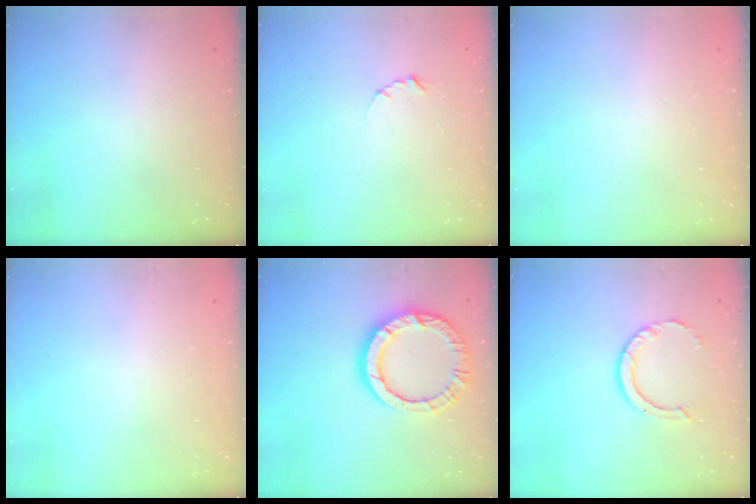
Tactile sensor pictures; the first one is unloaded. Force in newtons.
{"total": 2.3, "press": 2.3, "slide": 0.4}
{"total": 2.4, "press": 2.4, "slide": 0.2}
{"total": 2.6, "press": 2.6, "slide": 0.2}
{"total": 12.7, "press": 12.6, "slide": 1.2}
{"total": 7.2, "press": 7.2, "slide": 0.5}